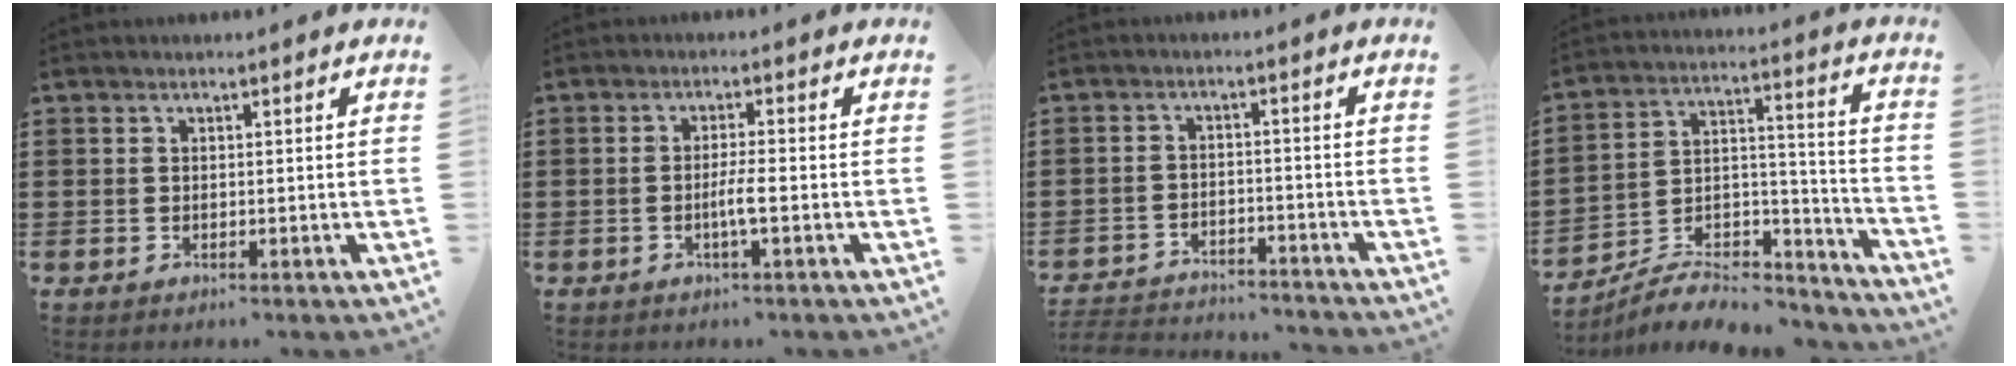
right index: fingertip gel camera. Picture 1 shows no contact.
{"total": 2.8, "force": [-0.9, 0.0, 2.6], "torque": [-0.054, -0.006, -0.020]}
{"total": 3.6, "force": [-3.5, 0.3, 0.2], "torque": [-0.016, -0.001, -0.078]}
{"total": 6.8, "force": [-5.8, 2.5, 2.5], "torque": [-0.033, 0.014, -0.109]}